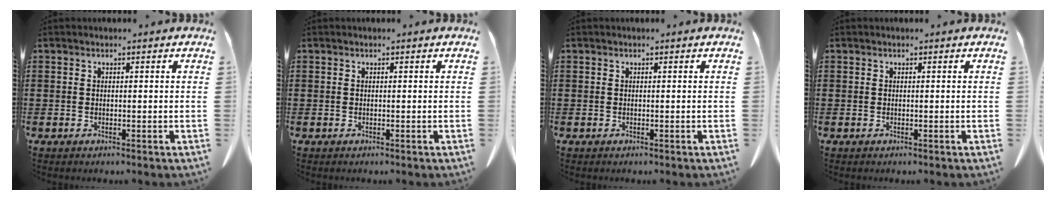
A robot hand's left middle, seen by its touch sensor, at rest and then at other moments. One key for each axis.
{"total": 0.0}
{"total": 0.0}
{"total": 0.0}